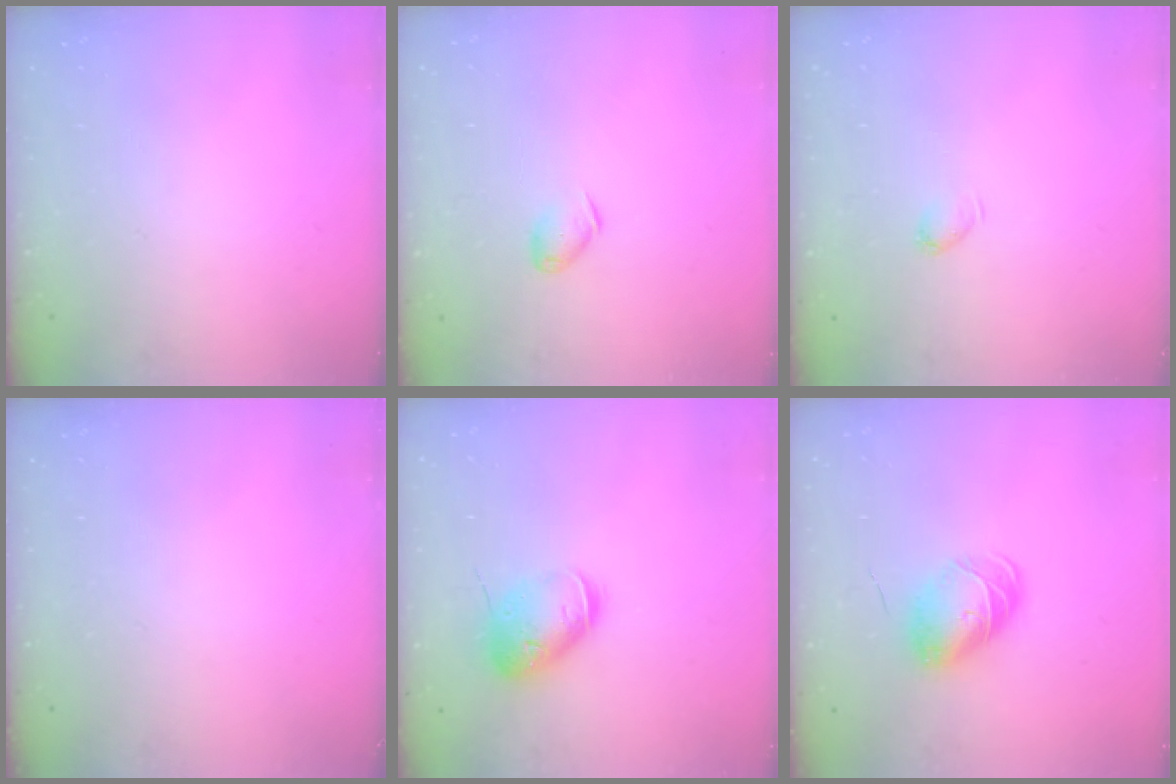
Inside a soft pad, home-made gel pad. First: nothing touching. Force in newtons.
{"total": 5.8, "press": 5.7, "slide": 0.8}
{"total": 2.5, "press": 2.4, "slide": 0.4}
{"total": 0.0}
{"total": 13.7, "press": 13.5, "slide": 2.1}
{"total": 7.2, "press": 7.2, "slide": 0.1}